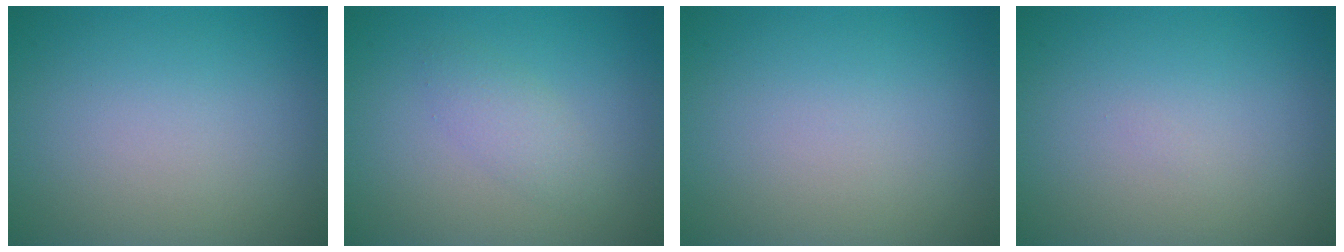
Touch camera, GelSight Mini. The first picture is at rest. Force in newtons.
{"total": 1.8, "press": 1.8, "slide": 0.1}
{"total": 0.0}
{"total": 0.0}